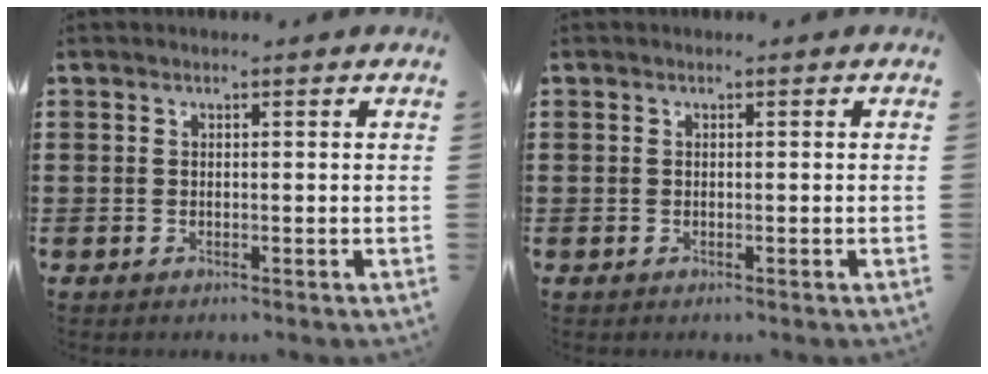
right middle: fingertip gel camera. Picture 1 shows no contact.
{"total": 0.0}